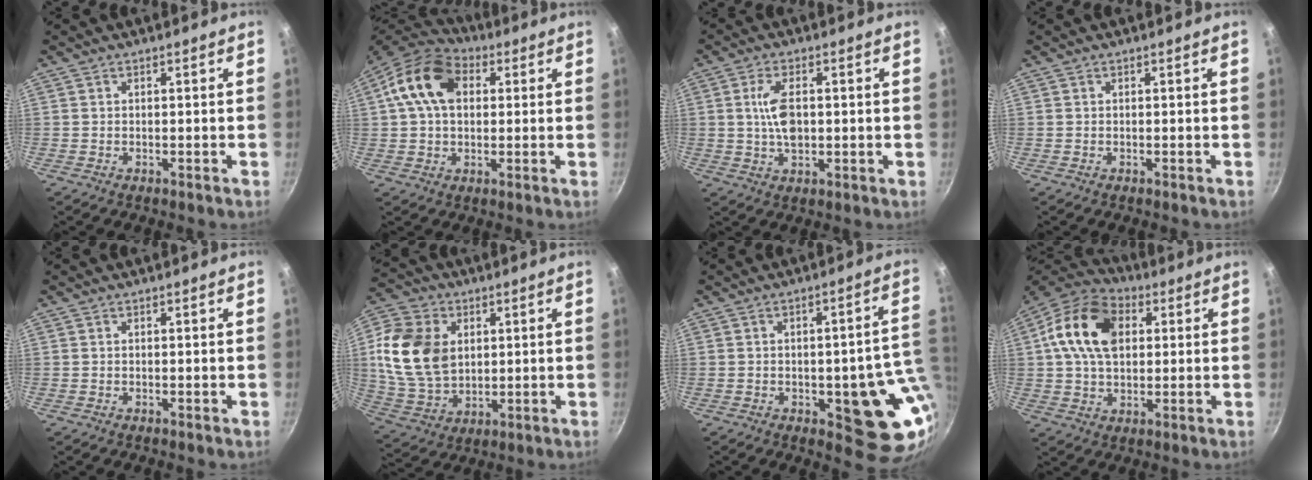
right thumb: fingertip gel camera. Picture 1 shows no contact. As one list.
[{"total": 13.5, "force": [3.1, 9.4, 9.1], "torque": [-0.139, 0.016, 0.035]}, {"total": 6.9, "force": [0.6, 3.6, 5.8], "torque": [-0.106, 0.004, 0.011]}, {"total": 0.0}, {"total": 0.0}, {"total": 16.6, "force": [2.9, 12.2, 10.9], "torque": [-0.191, -0.008, 0.063]}, {"total": 15.4, "force": [-2.1, 6.5, 13.8], "torque": [-0.109, 0.002, -0.024]}, {"total": 16.2, "force": [3.6, 11.0, 11.3], "torque": [-0.182, 0.014, 0.046]}]